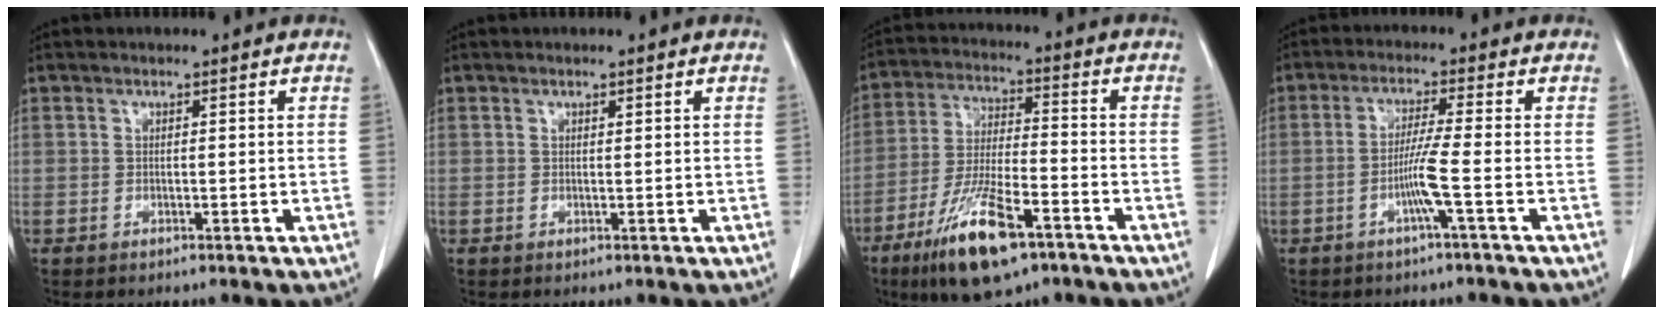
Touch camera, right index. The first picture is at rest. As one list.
[{"total": 0.0}, {"total": 14.0, "force": [-8.2, 3.3, 10.8], "torque": [-0.215, -0.023, -0.143]}, {"total": 4.6, "force": [-1.6, -1.2, 4.2], "torque": [-0.083, 0.000, -0.031]}]